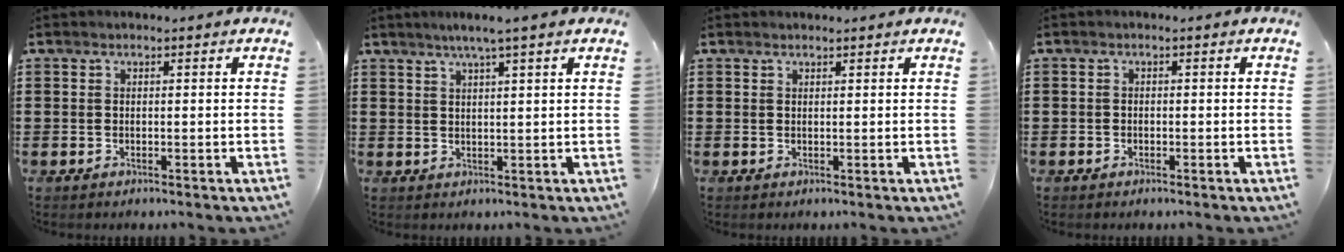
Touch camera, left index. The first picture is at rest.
{"total": 2.7, "force": [1.8, -0.5, 1.9], "torque": [-0.040, 0.001, 0.030]}
{"total": 0.6, "force": [0.6, 0.0, 0.2], "torque": [-0.006, -0.002, 0.012]}
{"total": 0.9, "force": [-0.7, 0.5, -0.1], "torque": [-0.001, 0.002, -0.015]}